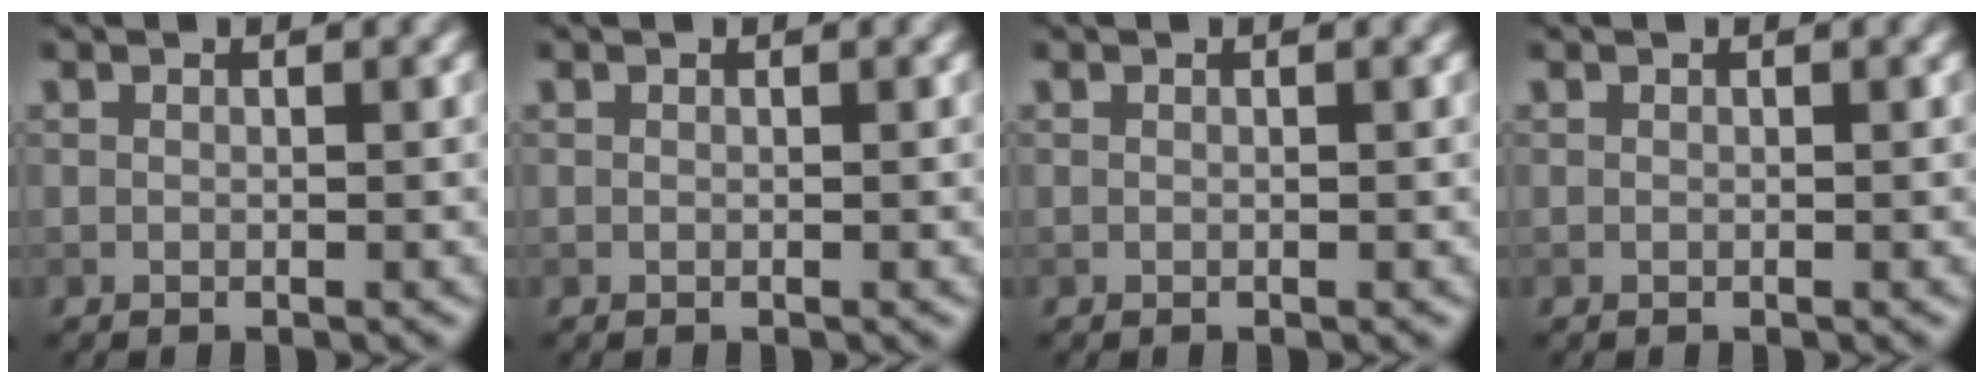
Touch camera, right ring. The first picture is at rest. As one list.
[{"total": 0.0}, {"total": 0.0}, {"total": 0.0}]